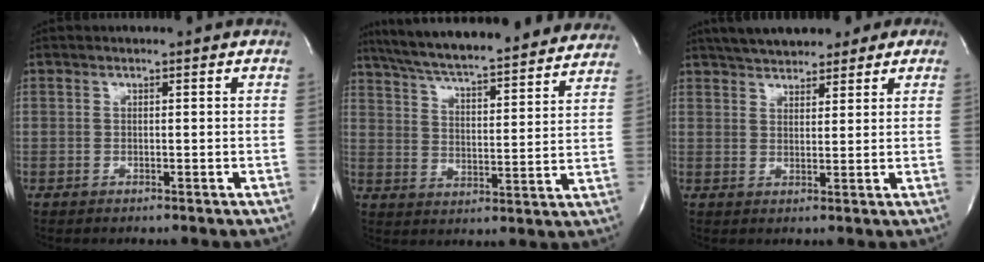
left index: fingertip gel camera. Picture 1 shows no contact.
{"total": 28.9, "force": [26.2, 4.0, 11.7], "torque": [-0.196, -0.026, 0.343]}
{"total": 11.3, "force": [9.0, 4.7, 5.0], "torque": [-0.068, 0.031, 0.126]}